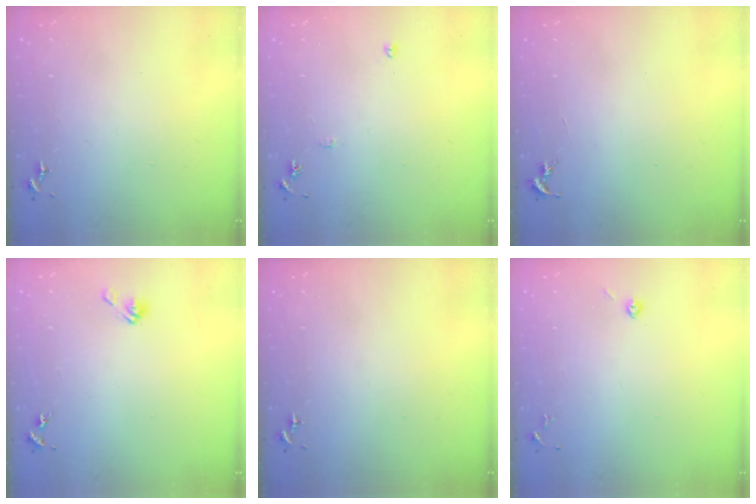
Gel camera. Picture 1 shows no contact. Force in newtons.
{"total": 6.7, "press": 6.6, "slide": 0.7}
{"total": 0.0}
{"total": 5.6, "press": 5.1, "slide": 2.3}
{"total": 0.0}
{"total": 3.1, "press": 3.0, "slide": 1.0}